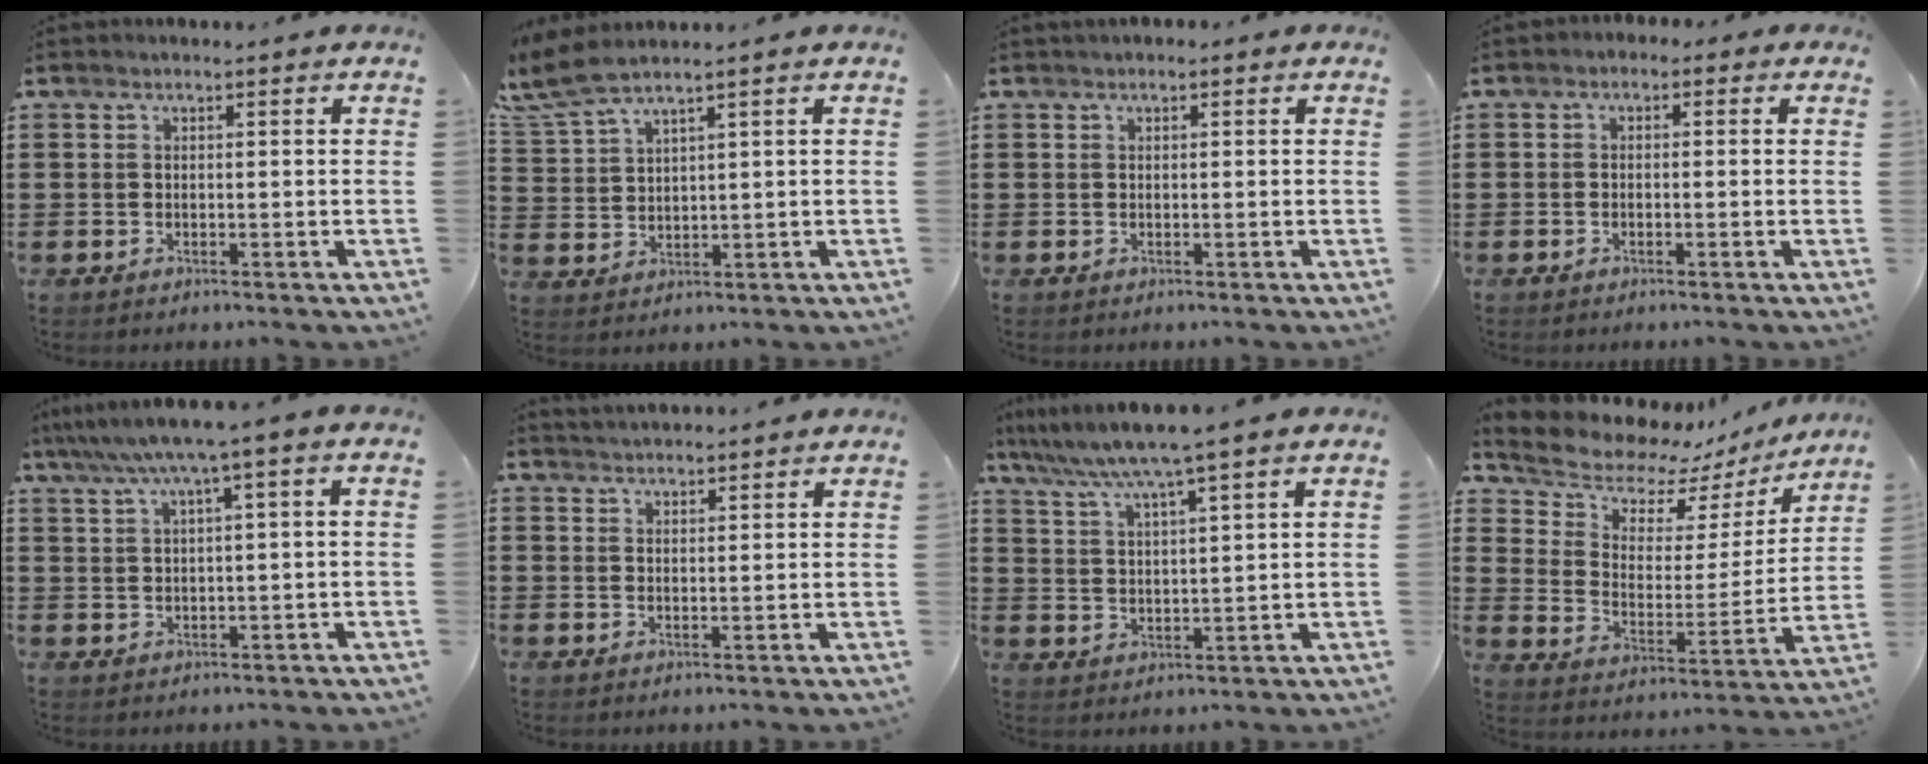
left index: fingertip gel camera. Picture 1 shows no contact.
{"total": 5.1, "force": [4.0, 0.6, 3.1], "torque": [-0.083, -0.012, 0.069]}
{"total": 0.6, "force": [0.3, 0.5, 0.2], "torque": [-0.005, 0.005, 0.005]}
{"total": 1.2, "force": [-0.9, 0.8, 0.3], "torque": [-0.009, 0.006, -0.020]}
{"total": 5.0, "force": [2.4, -0.4, 4.3], "torque": [-0.088, -0.007, 0.038]}
{"total": 2.3, "force": [2.3, -0.2, -0.1], "torque": [-0.003, -0.003, 0.044]}
{"total": 5.9, "force": [5.0, -0.9, 3.0], "torque": [-0.077, -0.028, 0.083]}
{"total": 8.7, "force": [7.9, 3.3, 1.4], "torque": [-0.062, -0.062, 0.137]}